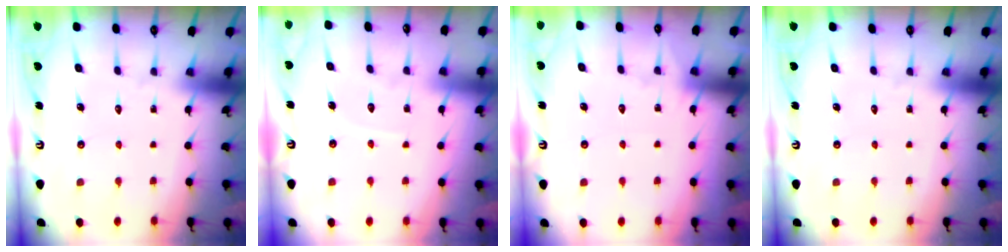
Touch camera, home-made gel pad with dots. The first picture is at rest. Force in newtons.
{"total": 4.8, "press": 4.8, "slide": 0.3}
{"total": 4.7, "press": 4.6, "slide": 0.7}
{"total": 0.0}